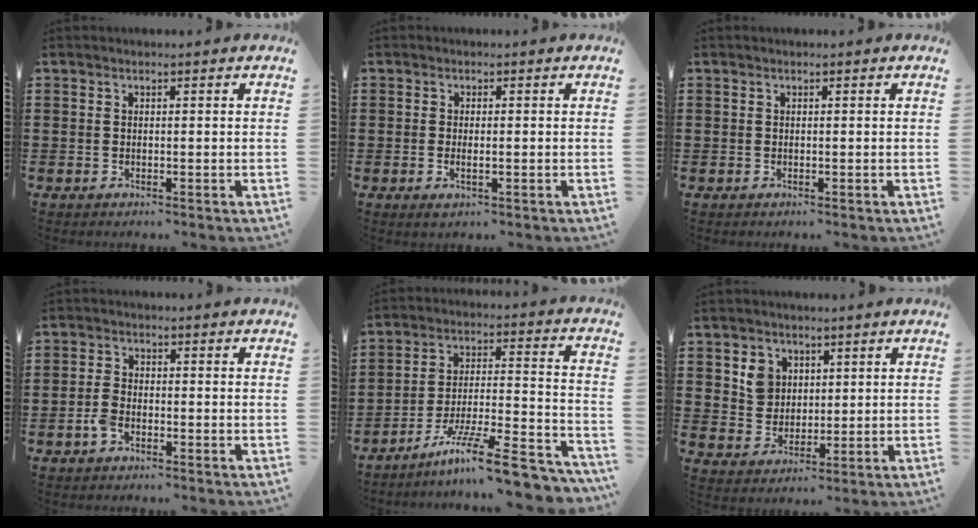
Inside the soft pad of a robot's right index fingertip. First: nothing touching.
{"total": 1.6, "force": [-0.4, 0.5, 1.5], "torque": [-0.027, 0.000, -0.007]}
{"total": 0.0}
{"total": 3.0, "force": [-1.5, 1.4, 2.1], "torque": [-0.053, -0.001, -0.033]}
{"total": 13.0, "force": [-9.7, 1.4, 8.5], "torque": [-0.129, 0.023, -0.175]}
{"total": 5.1, "force": [2.1, 4.4, 1.5], "torque": [-0.041, 0.012, 0.037]}